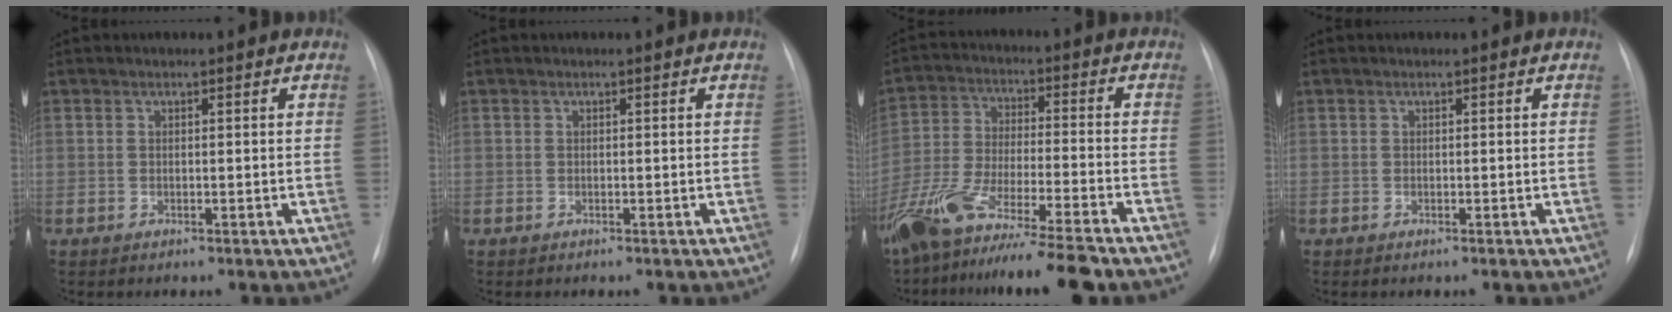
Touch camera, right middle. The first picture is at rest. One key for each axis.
{"total": 0.0}
{"total": 16.8, "fx": -13.3, "fy": 0.8, "fz": 10.2, "tx": -0.209, "ty": -0.047, "tz": -0.233}
{"total": 0.0}